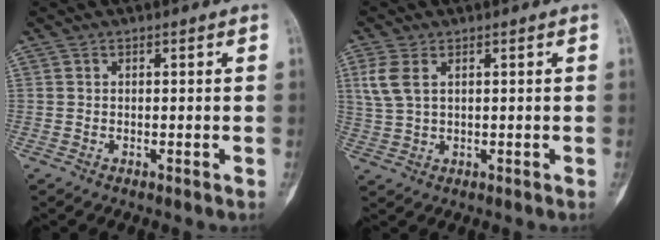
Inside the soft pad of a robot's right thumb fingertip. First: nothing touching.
{"total": 4.8, "force": [1.7, 2.6, 3.7], "torque": [-0.093, 0.005, 0.038]}